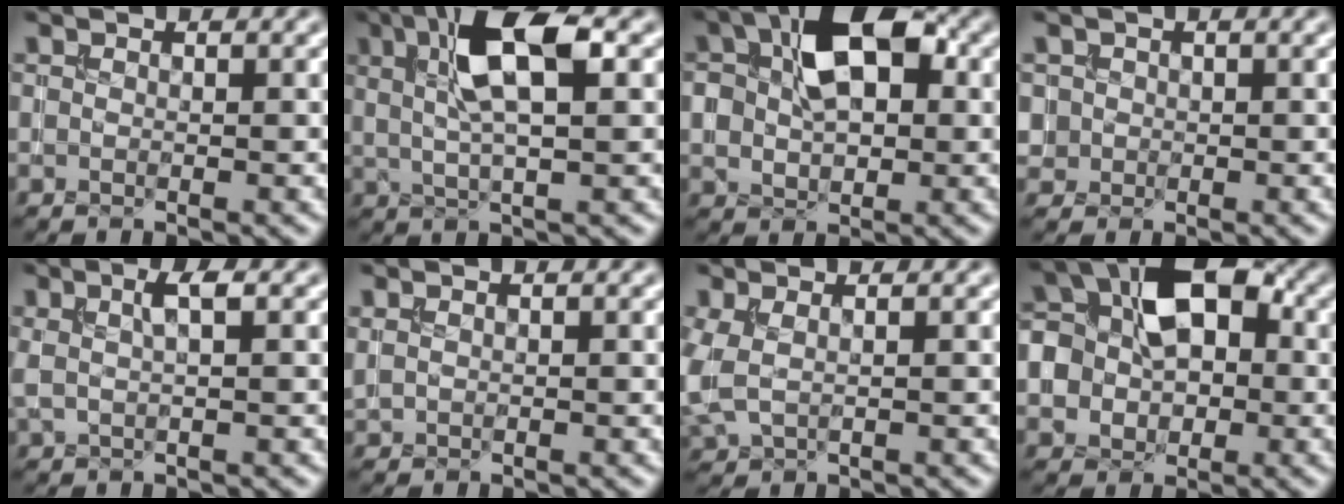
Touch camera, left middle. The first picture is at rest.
{"total": 7.2, "force": [2.2, 2.2, 6.4], "torque": [-0.120, 0.010, 0.036]}
{"total": 8.9, "force": [1.8, 5.5, 6.9], "torque": [-0.120, 0.021, 0.019]}
{"total": 1.3, "force": [0.0, 1.3, 0.1], "torque": [0.011, -0.003, 0.003]}
{"total": 2.3, "force": [0.8, 0.5, 2.1], "torque": [-0.040, 0.004, 0.013]}
{"total": 0.7, "force": [0.6, 0.2, 0.3], "torque": [-0.009, 0.001, 0.015]}
{"total": 2.7, "force": [0.2, 1.7, 2.2], "torque": [-0.068, -0.003, 0.008]}
{"total": 9.1, "force": [0.3, 6.6, 6.3], "torque": [-0.098, 0.021, -0.008]}